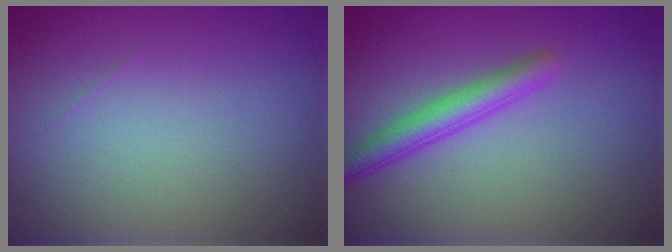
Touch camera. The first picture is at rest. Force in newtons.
{"total": 2.8, "press": 2.8, "slide": 0.2}